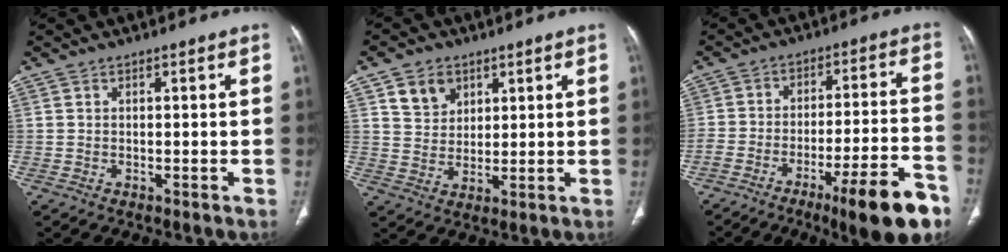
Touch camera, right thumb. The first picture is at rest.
{"total": 6.8, "force": [3.5, 5.2, 2.6], "torque": [-0.021, -0.019, 0.068]}
{"total": 16.7, "force": [-10.2, 3.2, 12.8], "torque": [-0.175, 0.061, -0.156]}